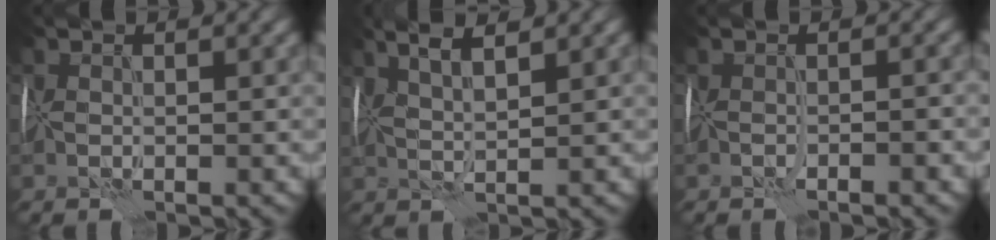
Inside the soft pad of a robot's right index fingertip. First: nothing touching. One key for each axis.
{"total": 4.0, "fx": 2.3, "fy": 0.8, "fz": 3.1, "tx": -0.053, "ty": 0.010, "tz": 0.027}
{"total": 1.5, "fx": -1.3, "fy": -0.1, "fz": 0.8, "tx": -0.012, "ty": -0.005, "tz": -0.023}